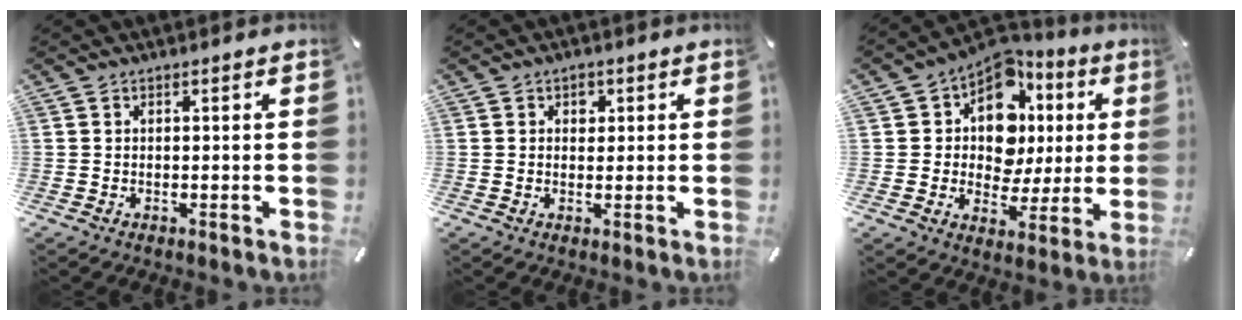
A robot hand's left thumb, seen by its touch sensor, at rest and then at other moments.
{"total": 2.3, "force": [0.7, 2.0, 1.0], "torque": [0.002, -0.004, 0.004]}
{"total": 13.4, "force": [4.4, 10.3, 7.3], "torque": [-0.119, -0.035, 0.086]}